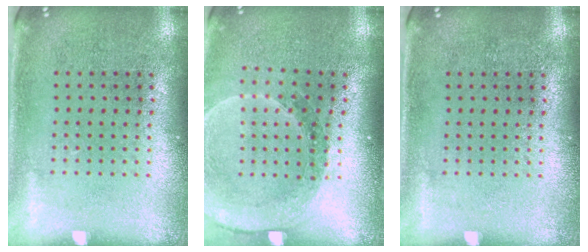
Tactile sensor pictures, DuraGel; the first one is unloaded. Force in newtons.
{"total": 1.5, "press": 1.5, "slide": 0.1}
{"total": 0.0}